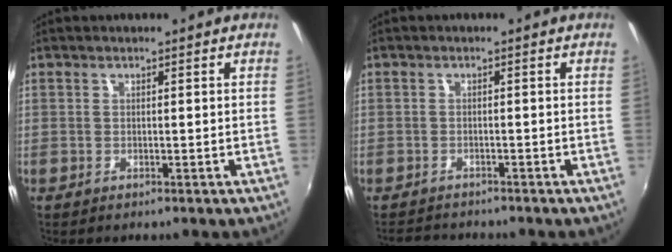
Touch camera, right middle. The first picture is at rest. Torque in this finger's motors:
{"motor_torque": [-0.21, -0.51, -0.75, -0.16]}